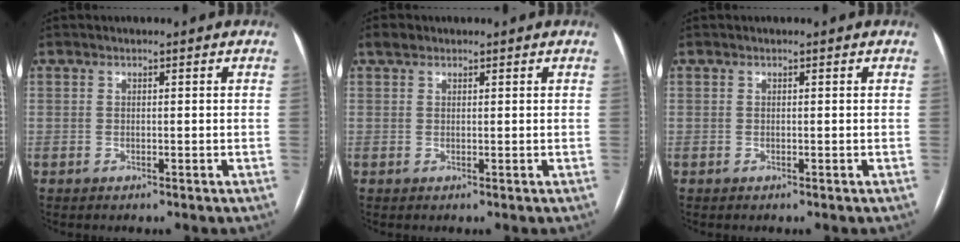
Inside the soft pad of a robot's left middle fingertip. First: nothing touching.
{"total": 1.4, "force": [1.1, 0.8, 0.5], "torque": [-0.011, 0.014, 0.020]}
{"total": 0.0}